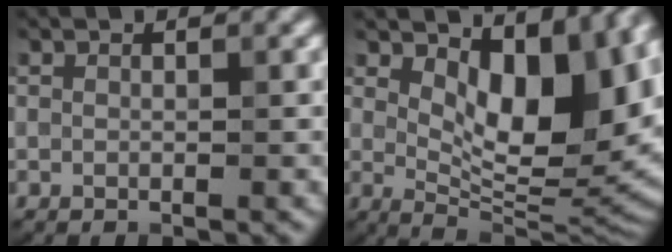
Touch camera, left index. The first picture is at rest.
{"total": 11.3, "force": [3.3, 5.5, 9.3], "torque": [-0.125, -0.008, 0.051]}